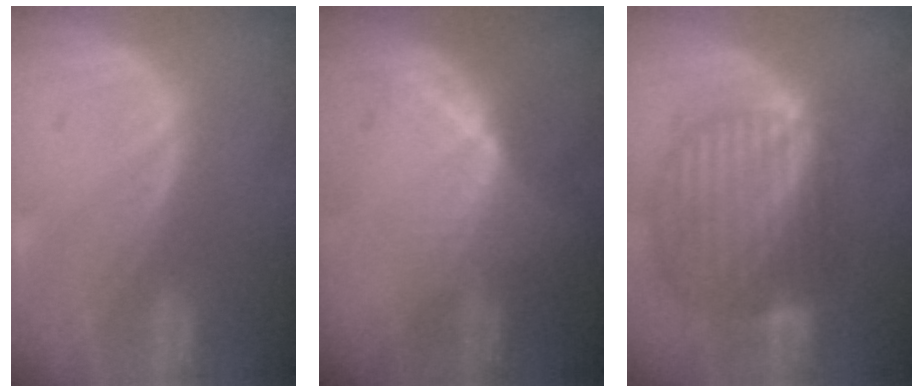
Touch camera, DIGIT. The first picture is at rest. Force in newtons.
{"total": 6.3, "press": 5.9, "slide": 2.3}
{"total": 10.4, "press": 8.7, "slide": 5.6}